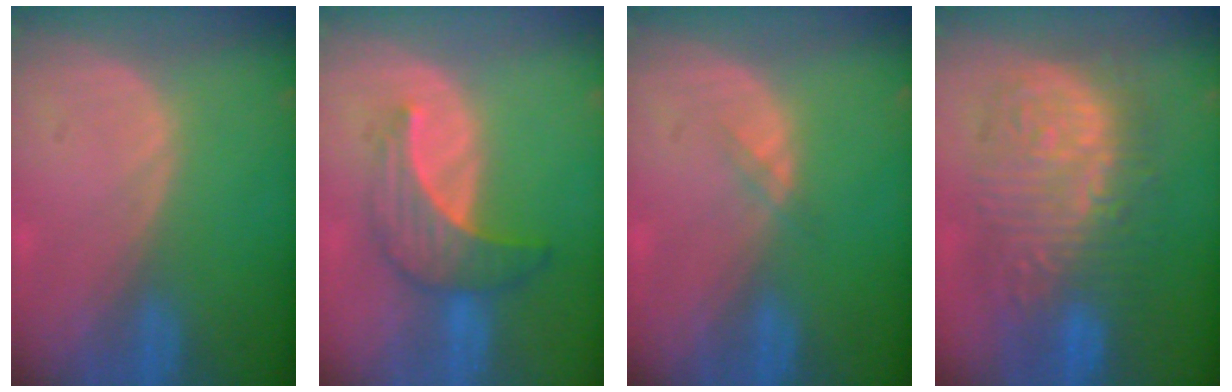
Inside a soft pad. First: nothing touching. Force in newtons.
{"total": 7.0, "press": 6.6, "slide": 2.3}
{"total": 1.0, "press": 1.0, "slide": 0.2}
{"total": 13.3, "press": 13.3, "slide": 1.2}